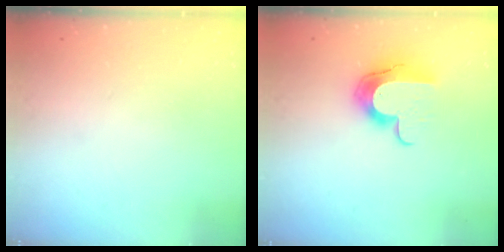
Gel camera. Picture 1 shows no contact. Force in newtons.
{"total": 10.5, "press": 10.5, "slide": 0.8}